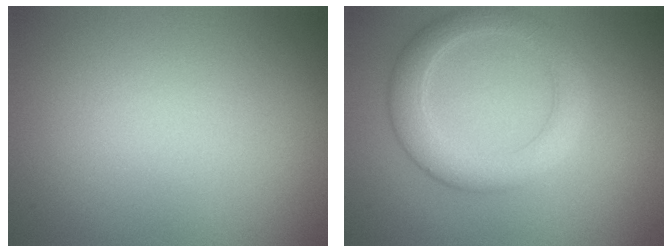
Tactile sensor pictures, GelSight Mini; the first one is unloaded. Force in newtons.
{"total": 4.0, "press": 4.0, "slide": 0.2}